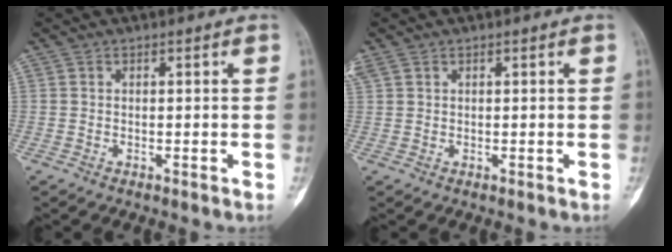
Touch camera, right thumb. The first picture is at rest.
{"total": 1.5, "force": [1.0, 0.9, 0.8], "torque": [-0.026, 0.017, 0.027]}